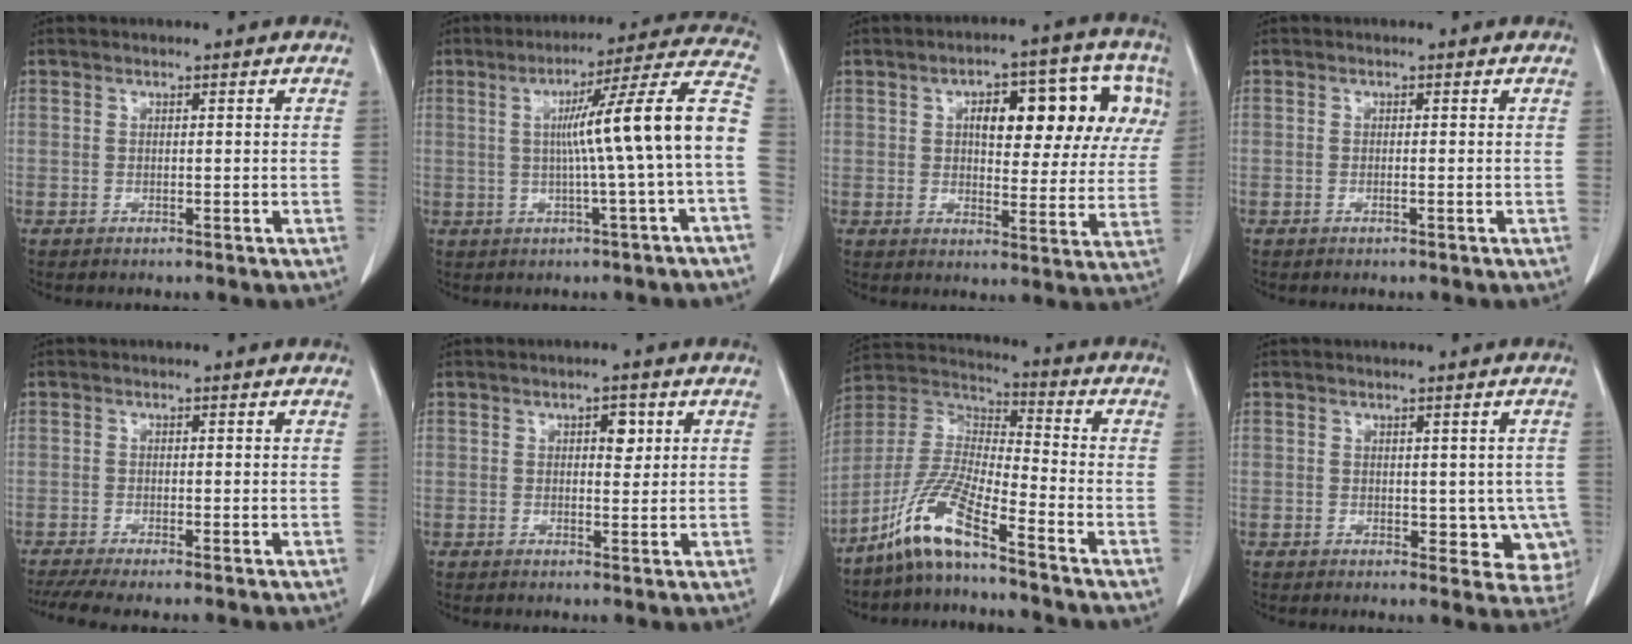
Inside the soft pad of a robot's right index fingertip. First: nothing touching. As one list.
[{"total": 13.9, "force": [-0.6, -1.5, 13.8], "torque": [-0.189, 0.024, -0.010]}, {"total": 15.9, "force": [5.0, 6.1, 13.8], "torque": [-0.171, 0.036, 0.063]}, {"total": 0.0}, {"total": 4.0, "force": [-2.8, 0.3, 2.9], "torque": [-0.056, -0.007, -0.051]}, {"total": 2.7, "force": [1.0, 1.3, 2.2], "torque": [-0.028, 0.000, 0.015]}, {"total": 10.9, "force": [-7.7, 0.3, 7.6], "torque": [-0.175, -0.009, -0.157]}, {"total": 5.6, "force": [-0.2, 3.7, 4.2], "torque": [-0.015, 0.001, 0.005]}]